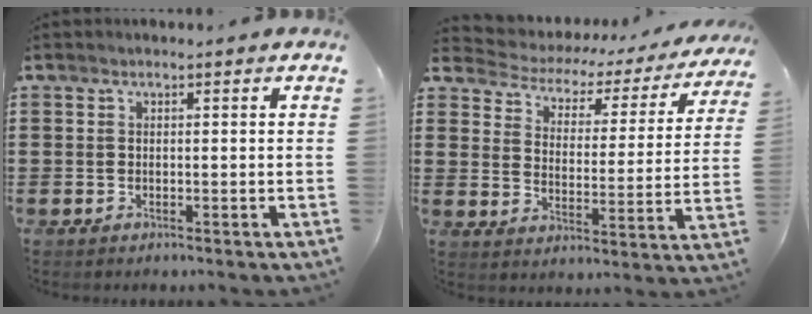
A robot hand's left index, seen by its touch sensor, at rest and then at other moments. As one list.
[{"total": 2.5, "force": [2.1, 1.2, 0.5], "torque": [-0.030, -0.022, 0.023]}]